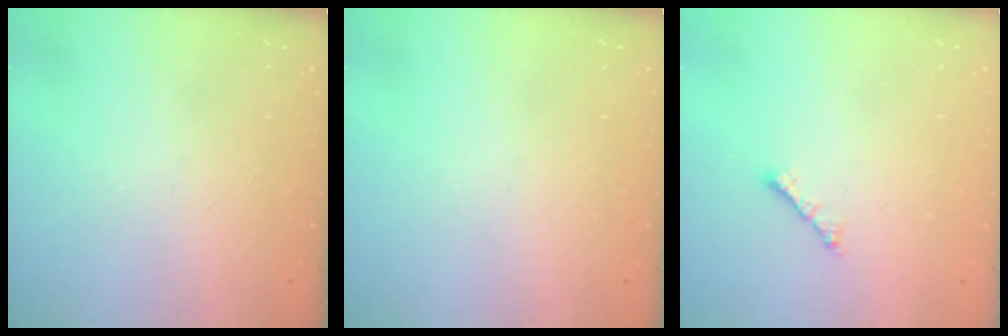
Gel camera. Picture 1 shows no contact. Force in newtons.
{"total": 0.0}
{"total": 1.8, "press": 1.7, "slide": 0.6}